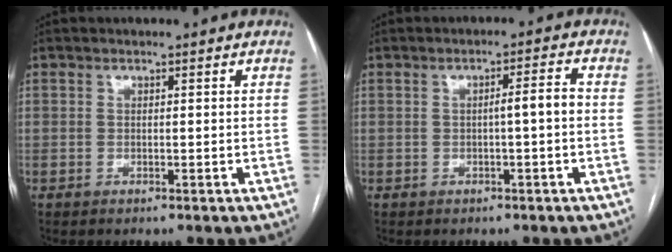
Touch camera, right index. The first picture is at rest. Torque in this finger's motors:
{"motor_torque": [0.44, 0.01, 0.31, 0.05]}